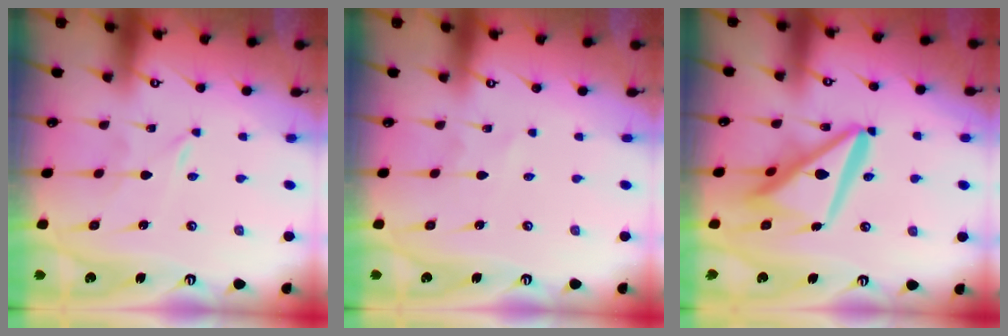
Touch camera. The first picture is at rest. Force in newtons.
{"total": 1.3, "press": 1.3, "slide": 0.1}
{"total": 14.2, "press": 14.1, "slide": 1.7}